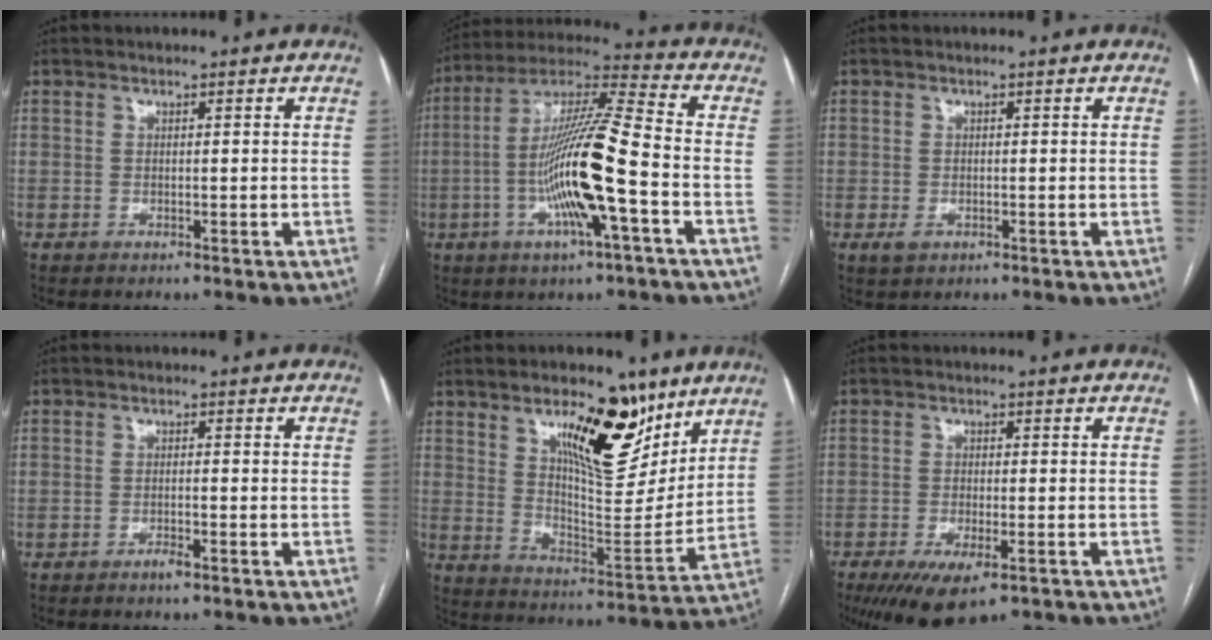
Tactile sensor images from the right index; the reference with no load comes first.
{"total": 16.5, "force": [-3.9, 0.8, 16.0], "torque": [-0.304, 0.001, -0.075]}
{"total": 1.9, "force": [-0.6, 1.6, 0.9], "torque": [-0.013, 0.001, -0.003]}
{"total": 1.7, "force": [-1.1, 0.2, 1.2], "torque": [-0.022, -0.001, -0.018]}
{"total": 15.9, "force": [9.5, 5.3, 11.6], "torque": [-0.169, -0.011, 0.158]}
{"total": 8.7, "force": [-5.4, 2.9, 6.2], "torque": [-0.101, -0.018, -0.085]}